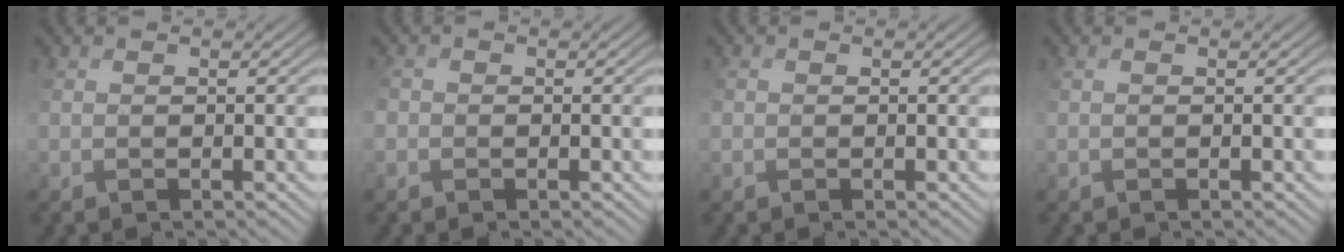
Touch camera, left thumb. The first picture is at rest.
{"total": 1.4, "force": [-0.6, 1.2, 0.2], "torque": [-0.006, 0.002, -0.011]}
{"total": 0.5, "force": [-0.2, 0.5, -0.1], "torque": [0.002, 0.000, -0.006]}
{"total": 0.0}